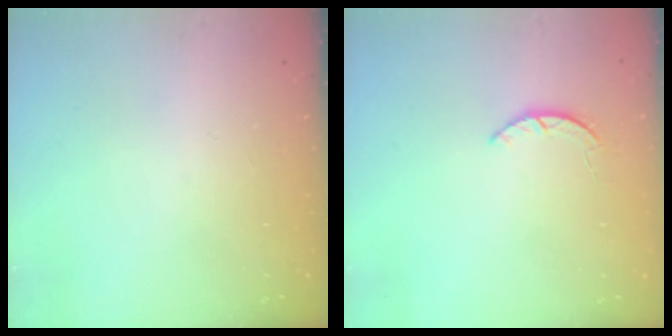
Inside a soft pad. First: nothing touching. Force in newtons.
{"total": 1.9, "press": 1.9, "slide": 0.3}